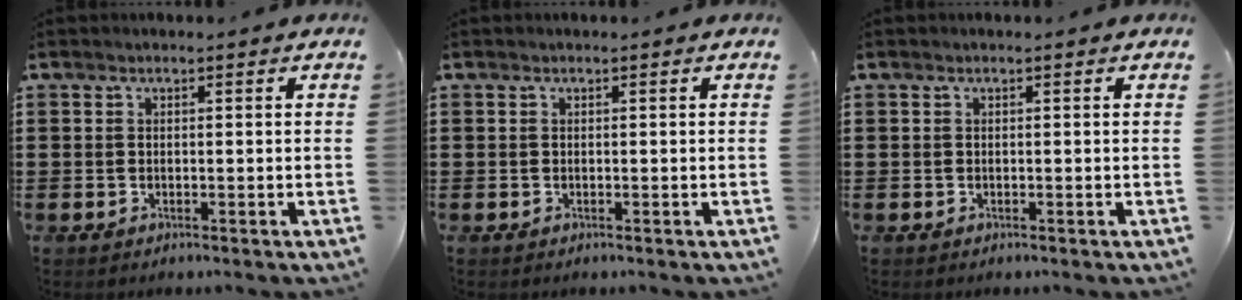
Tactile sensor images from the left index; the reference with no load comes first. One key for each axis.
{"total": 0.0}
{"total": 0.0}